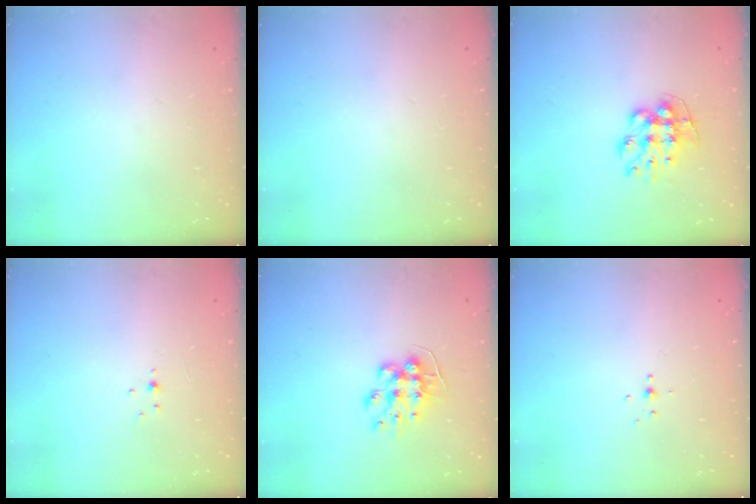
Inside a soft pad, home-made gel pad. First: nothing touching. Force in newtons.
{"total": 0.0}
{"total": 9.5, "press": 9.4, "slide": 0.8}
{"total": 1.5, "press": 1.5, "slide": 0.3}
{"total": 9.0, "press": 9.0, "slide": 0.4}
{"total": 2.4, "press": 2.3, "slide": 0.8}